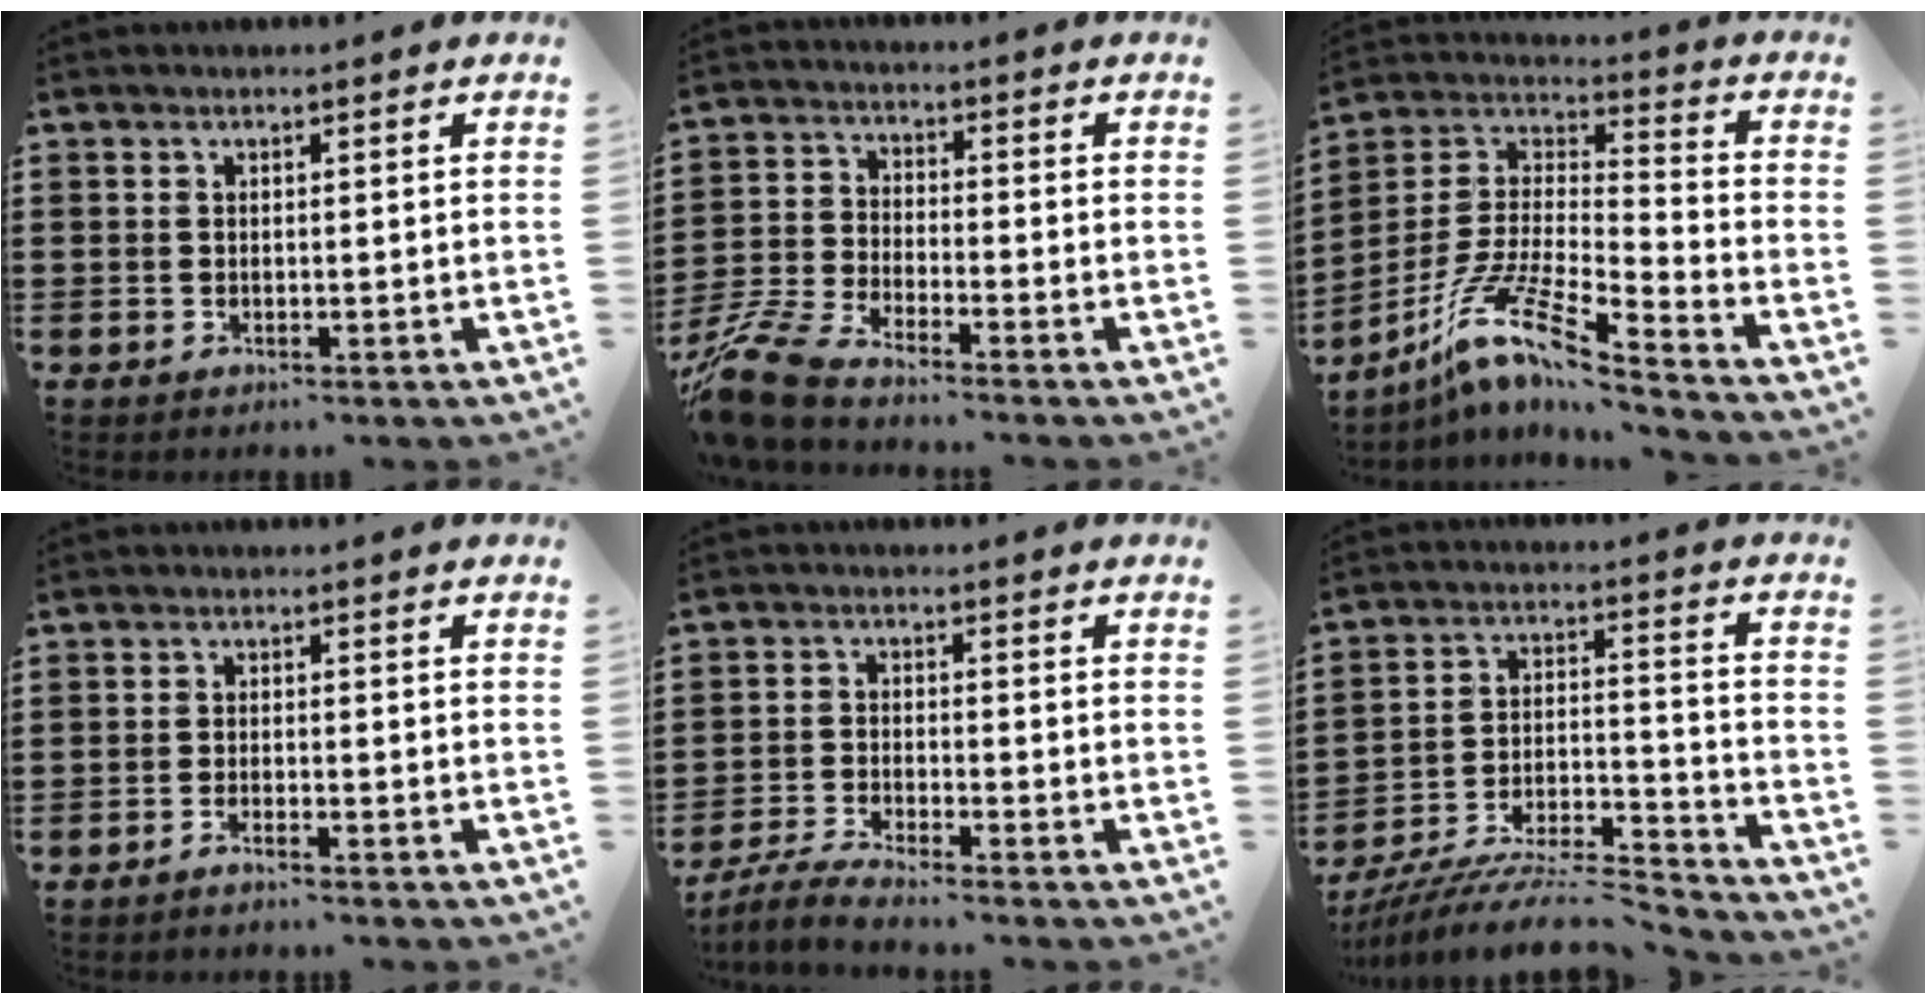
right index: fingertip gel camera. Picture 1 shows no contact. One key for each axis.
{"total": 7.4, "fx": -6.8, "fy": 0.4, "fz": 2.9, "tx": -0.092, "ty": -0.008, "tz": -0.144}
{"total": 10.7, "fx": -8.5, "fy": 0.5, "fz": 6.5, "tx": -0.143, "ty": -0.006, "tz": -0.177}
{"total": 1.5, "fx": -1.4, "fy": -0.2, "fz": 0.3, "tx": -0.006, "ty": 0.002, "tz": -0.028}
{"total": 3.8, "fx": -3.6, "fy": -0.2, "fz": 1.2, "tx": -0.035, "ty": -0.004, "tz": -0.074}
{"total": 9.6, "fx": -9.0, "fy": 0.6, "fz": 3.2, "tx": -0.050, "ty": 0.009, "tz": -0.177}